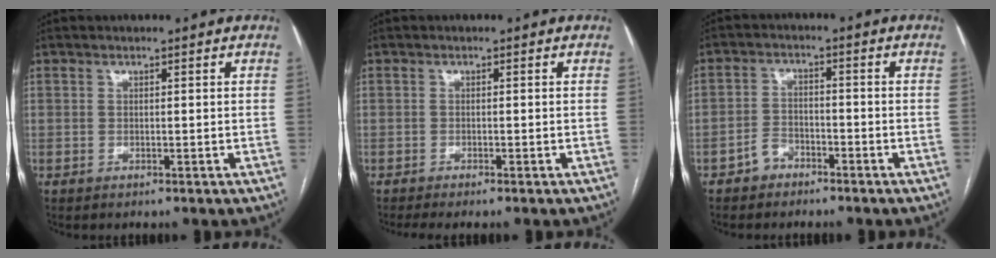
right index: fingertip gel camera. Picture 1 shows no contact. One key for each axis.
{"total": 2.9, "fx": -2.4, "fy": -0.2, "fz": 1.6, "tx": -0.022, "ty": -0.005, "tz": -0.036}
{"total": 3.3, "fx": -2.4, "fy": 2.1, "fz": 0.9, "tx": -0.016, "ty": 0.009, "tz": -0.045}